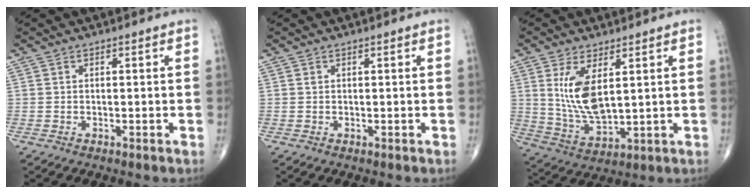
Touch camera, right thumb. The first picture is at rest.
{"total": 0.0}
{"total": 10.5, "force": [3.0, 4.5, 9.0], "torque": [-0.177, -0.026, 0.073]}